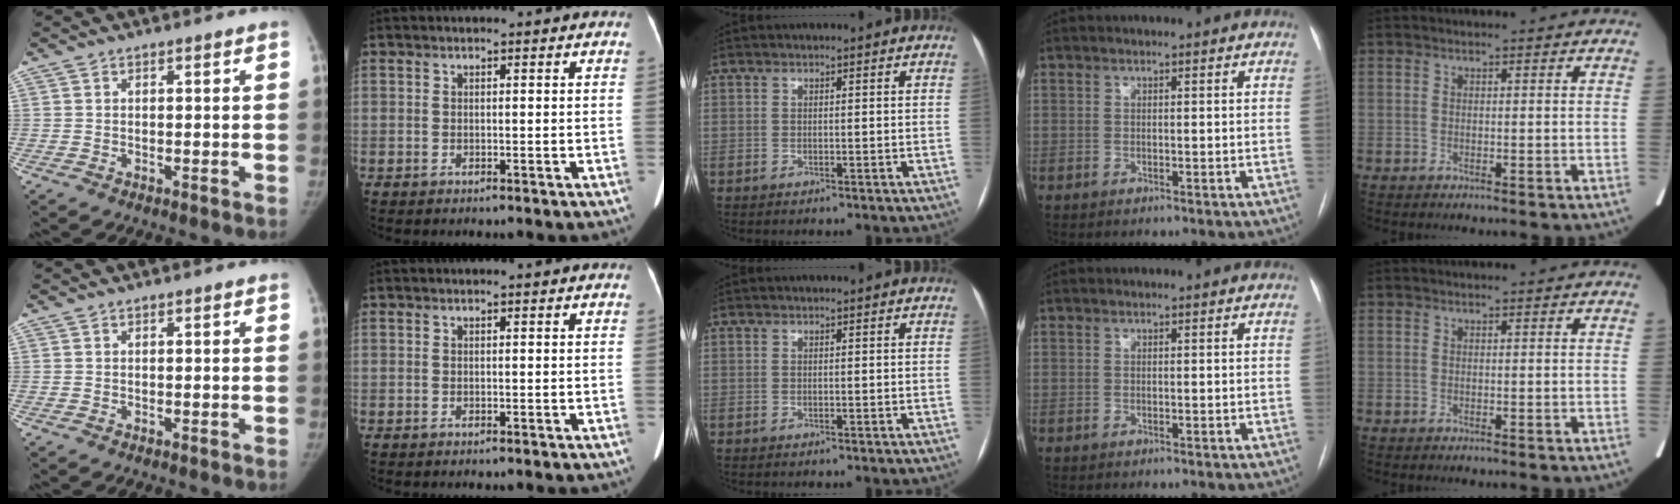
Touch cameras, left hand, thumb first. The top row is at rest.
{}